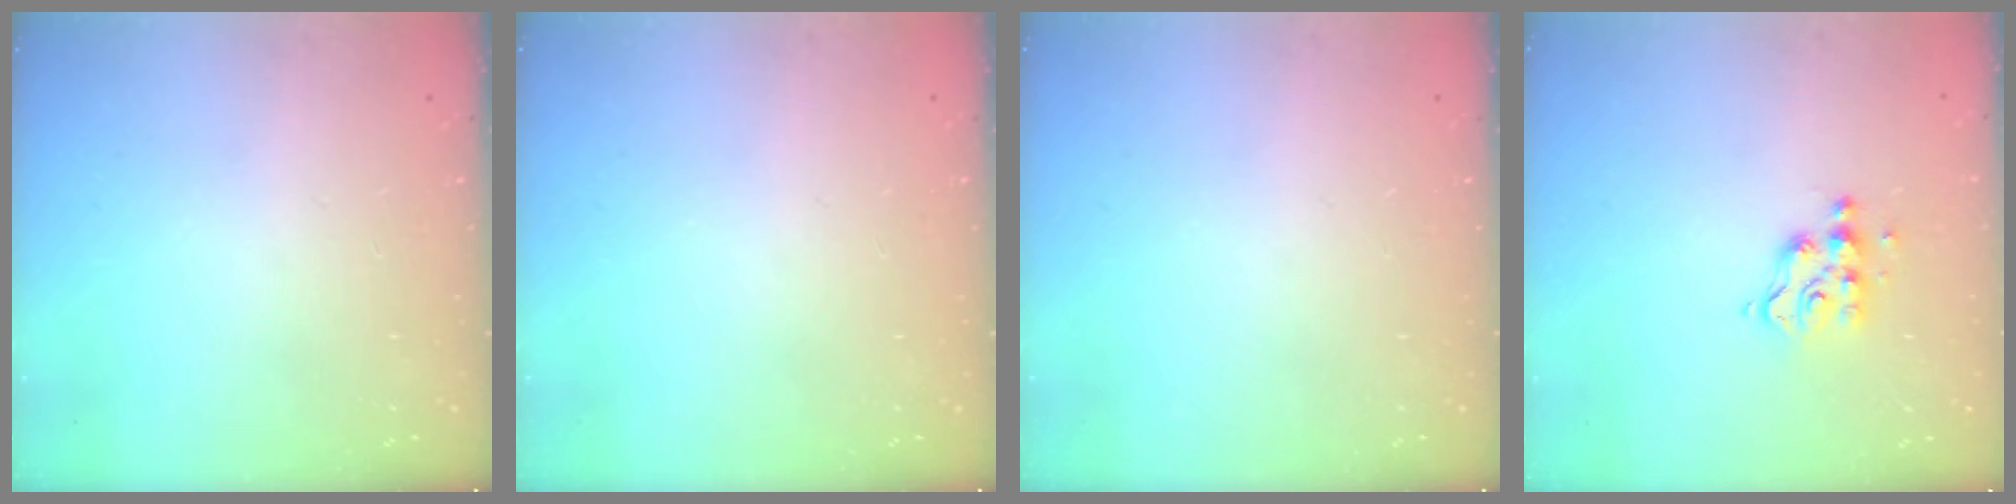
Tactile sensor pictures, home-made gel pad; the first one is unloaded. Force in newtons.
{"total": 0.0}
{"total": 0.0}
{"total": 6.8, "press": 6.8, "slide": 0.3}